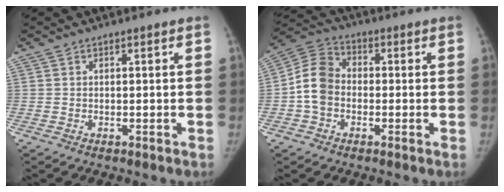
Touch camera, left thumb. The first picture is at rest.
{"total": 8.8, "force": [-1.2, 6.9, 5.2], "torque": [-0.094, 0.028, -0.038]}